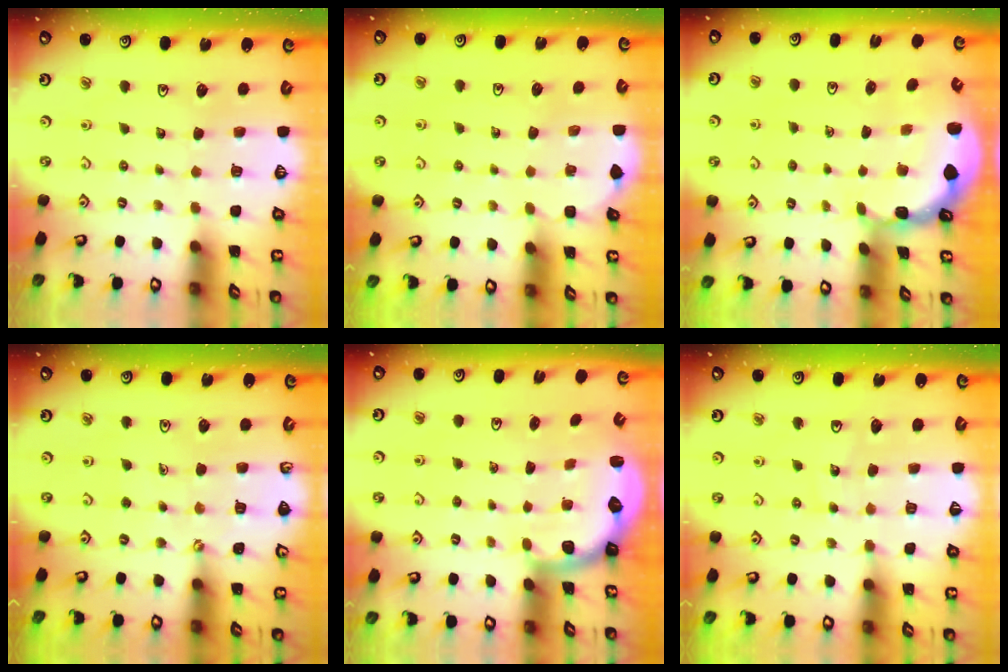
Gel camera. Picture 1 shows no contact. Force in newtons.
{"total": 2.2, "press": 2.2, "slide": 0.3}
{"total": 1.0, "press": 1.0, "slide": 0.2}
{"total": 1.4, "press": 1.3, "slide": 0.3}
{"total": 2.6, "press": 2.2, "slide": 1.3}
{"total": 9.3, "press": 8.9, "slide": 2.8}